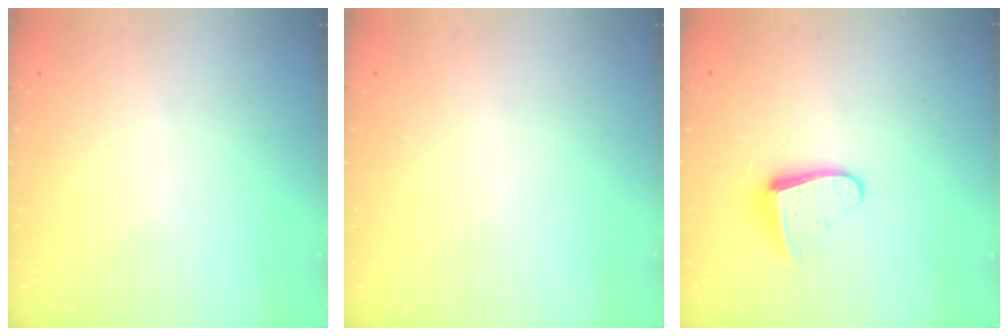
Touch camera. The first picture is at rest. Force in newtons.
{"total": 0.0}
{"total": 8.9, "press": 8.8, "slide": 0.8}